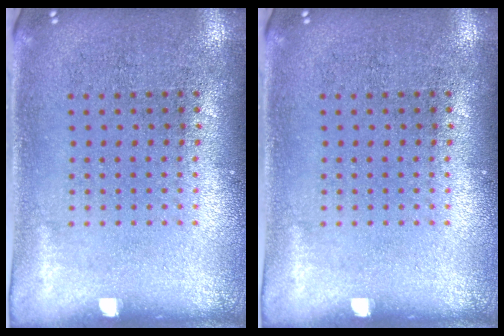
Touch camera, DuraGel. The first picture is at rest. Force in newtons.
{"total": 0.0}